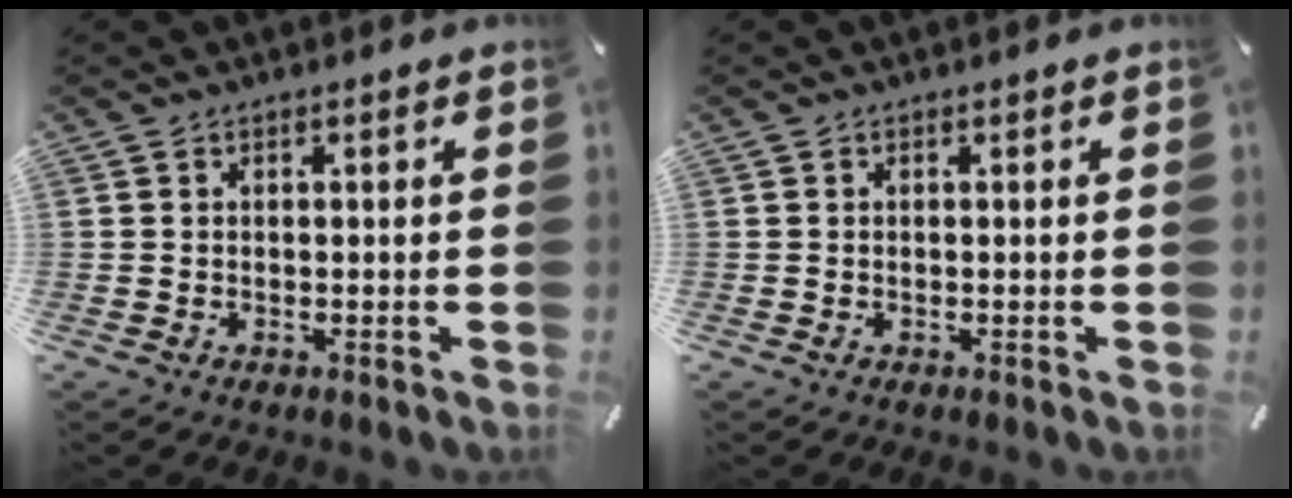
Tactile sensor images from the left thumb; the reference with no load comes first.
{"total": 0.0}